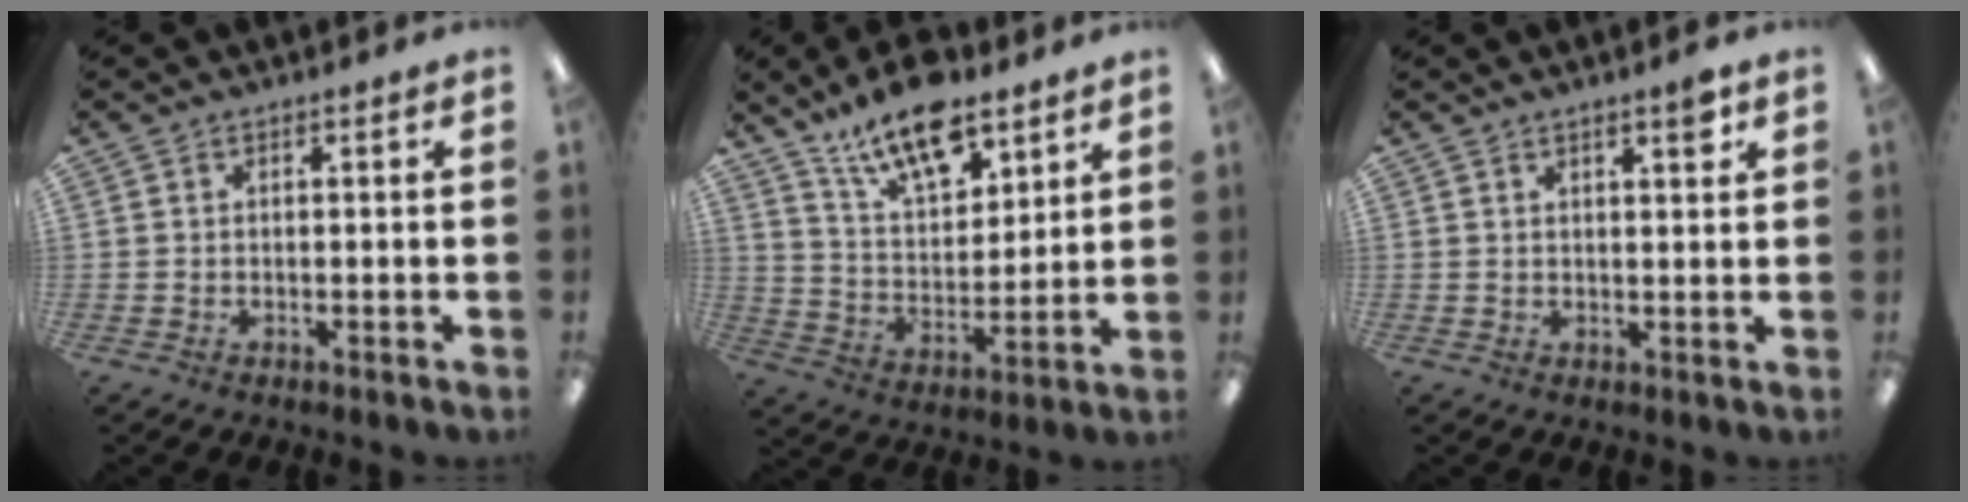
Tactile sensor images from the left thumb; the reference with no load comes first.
{"total": 15.3, "force": [11.3, 6.3, 8.2], "torque": [-0.145, -0.056, 0.200]}
{"total": 3.2, "force": [2.2, 0.6, 2.2], "torque": [-0.032, -0.006, 0.034]}